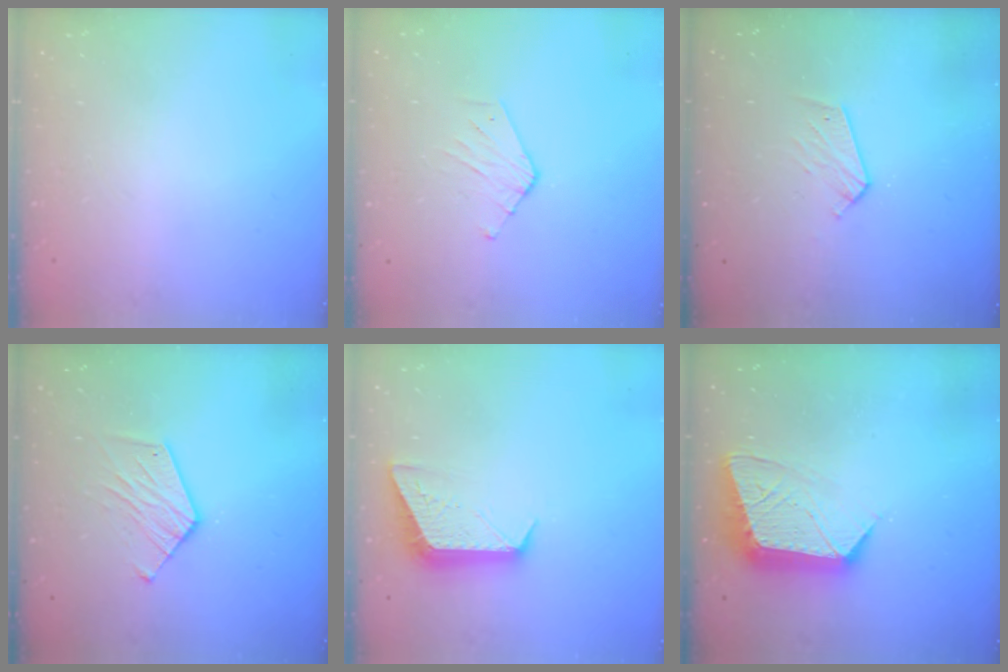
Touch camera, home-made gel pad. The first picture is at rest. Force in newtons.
{"total": 3.0, "press": 3.0, "slide": 0.3}
{"total": 5.4, "press": 5.3, "slide": 0.5}
{"total": 8.5, "press": 8.5, "slide": 0.1}
{"total": 9.7, "press": 9.6, "slide": 0.6}
{"total": 13.3, "press": 13.3, "slide": 1.0}